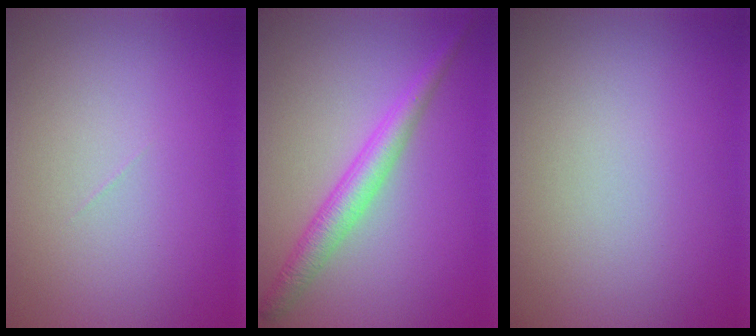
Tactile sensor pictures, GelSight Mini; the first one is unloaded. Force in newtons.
{"total": 3.2, "press": 3.2, "slide": 0.1}
{"total": 0.0}